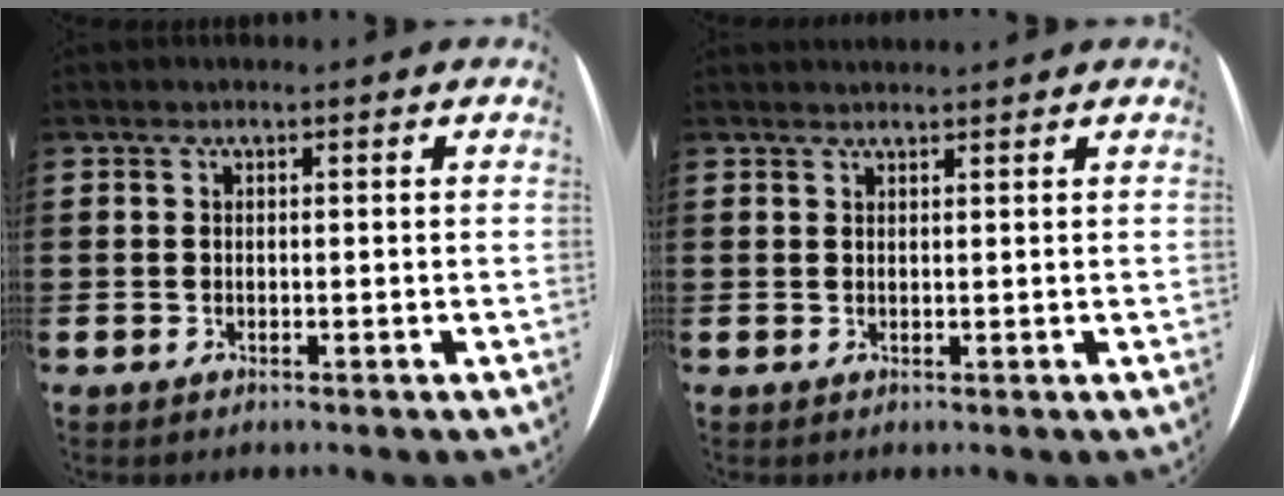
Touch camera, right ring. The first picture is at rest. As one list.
[{"total": 0.9, "force": [0.8, -0.2, 0.0], "torque": [0.002, 0.000, 0.016]}]